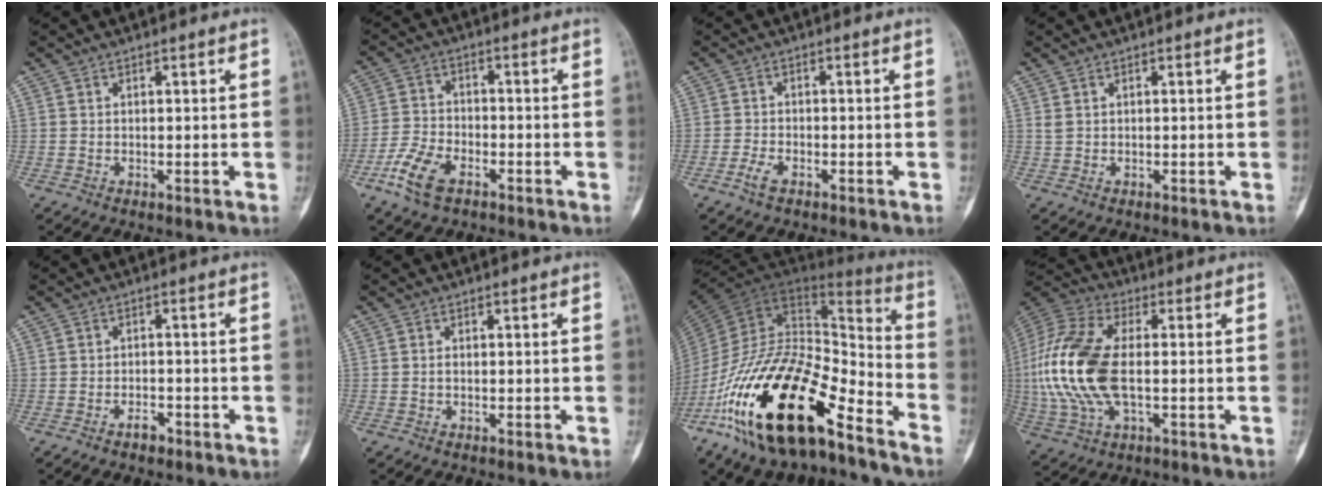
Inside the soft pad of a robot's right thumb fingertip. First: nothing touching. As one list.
[{"total": 8.3, "force": [-4.8, 4.3, 5.2], "torque": [-0.111, 0.016, -0.095]}, {"total": 2.9, "force": [-1.9, 1.3, 1.7], "torque": [-0.041, 0.009, -0.038]}, {"total": 0.6, "force": [0.2, 0.4, 0.4], "torque": [-0.010, 0.001, 0.005]}, {"total": 2.3, "force": [-1.7, 1.2, 1.0], "torque": [-0.016, 0.012, -0.027]}, {"total": 0.6, "force": [-0.2, 0.3, 0.5], "torque": [-0.006, -0.002, -0.004]}, {"total": 29.1, "force": [-16.6, 11.5, 20.8], "torque": [-0.402, 0.052, -0.293]}, {"total": 19.6, "force": [-0.8, 10.0, 16.9], "torque": [-0.388, 0.010, -0.014]}]